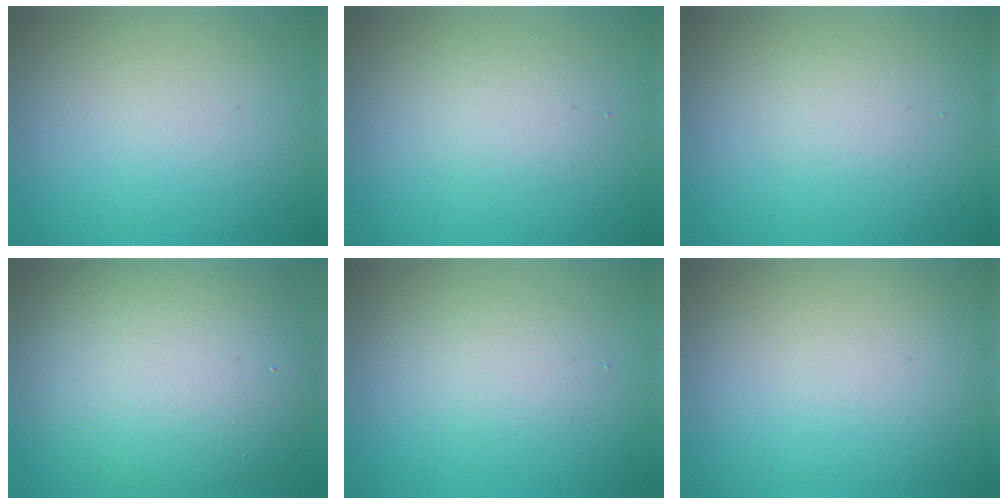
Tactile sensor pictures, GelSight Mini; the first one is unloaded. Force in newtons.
{"total": 1.9, "press": 1.9, "slide": 0.2}
{"total": 1.2, "press": 1.2, "slide": 0.0}
{"total": 11.6, "press": 11.5, "slide": 1.2}
{"total": 1.9, "press": 1.9, "slide": 0.2}
{"total": 0.0}